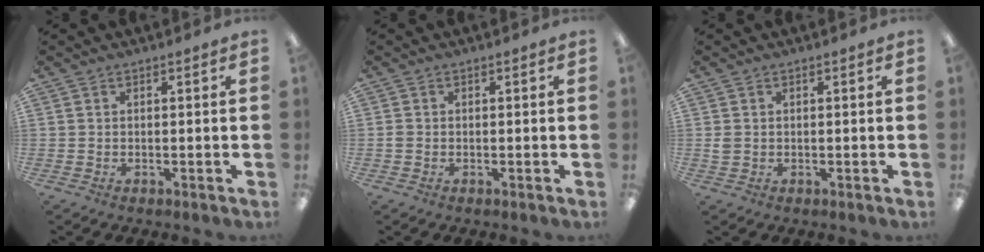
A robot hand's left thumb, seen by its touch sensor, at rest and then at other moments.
{"total": 0.8, "force": [-0.2, 0.7, 0.4], "torque": [-0.006, 0.003, -0.006]}
{"total": 1.6, "force": [0.2, 1.3, 0.8], "torque": [-0.016, 0.005, 0.003]}